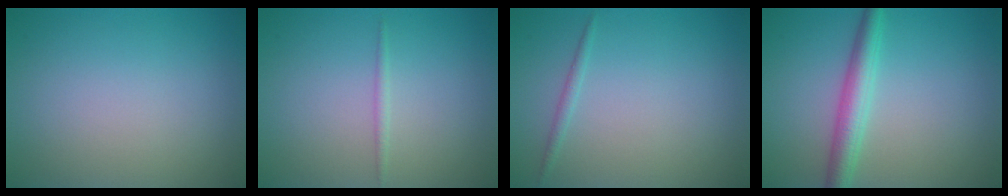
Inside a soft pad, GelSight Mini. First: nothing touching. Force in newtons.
{"total": 0.7, "press": 0.7, "slide": 0.0}
{"total": 0.8, "press": 0.8, "slide": 0.1}
{"total": 3.4, "press": 3.4, "slide": 0.0}